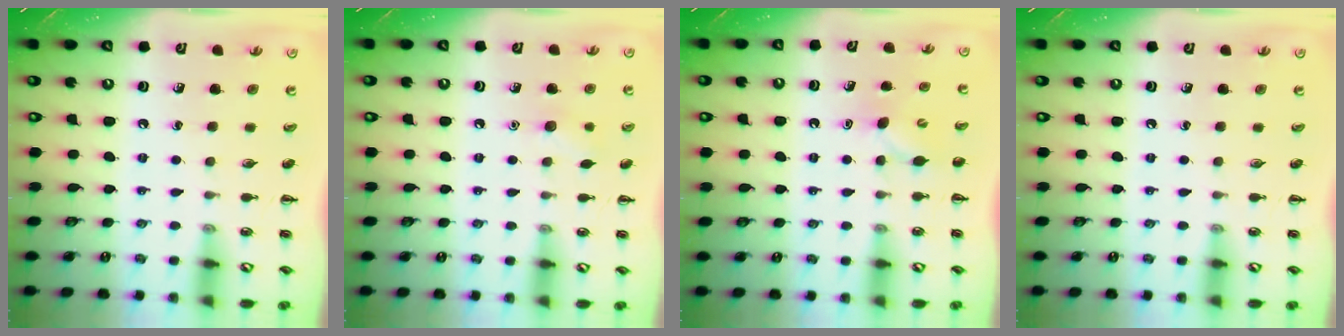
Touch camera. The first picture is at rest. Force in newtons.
{"total": 5.9, "press": 5.8, "slide": 1.4}
{"total": 4.3, "press": 4.3, "slide": 0.8}
{"total": 0.0}